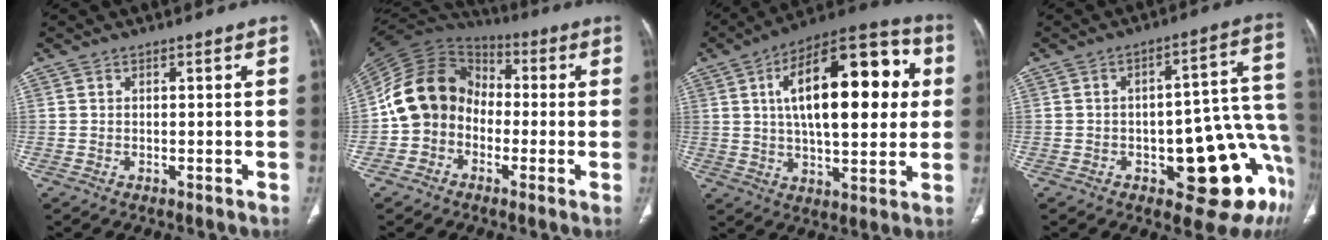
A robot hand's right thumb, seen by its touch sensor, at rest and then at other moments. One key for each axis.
{"total": 14.2, "fx": -2.3, "fy": 12.0, "fz": 7.3, "tx": -0.118, "ty": 0.049, "tz": -0.058}
{"total": 24.7, "fx": 5.0, "fy": 11.0, "fz": 21.5, "tx": -0.300, "ty": 0.017, "tz": 0.066}
{"total": 18.7, "fx": -6.8, "fy": 7.7, "fz": 15.6, "tx": -0.108, "ty": 0.055, "tz": -0.073}